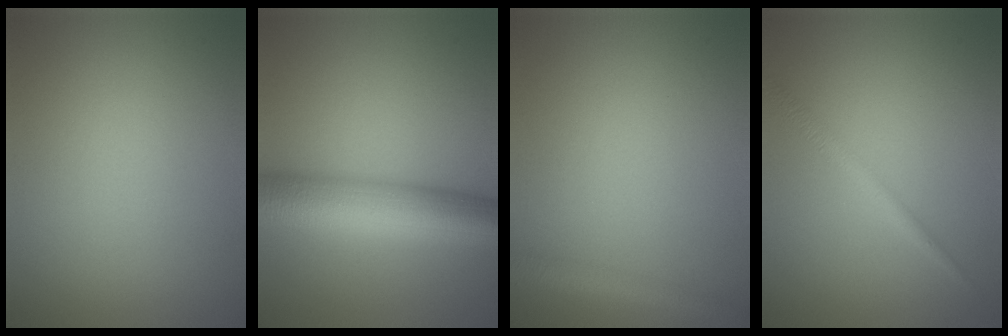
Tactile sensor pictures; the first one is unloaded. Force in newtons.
{"total": 9.1, "press": 9.1, "slide": 0.2}
{"total": 2.2, "press": 2.2, "slide": 0.1}
{"total": 1.7, "press": 1.7, "slide": 0.0}